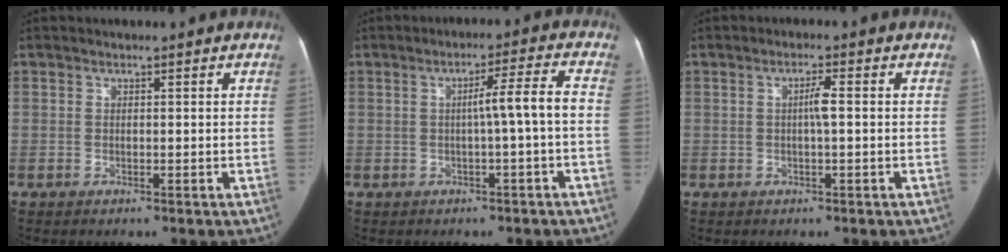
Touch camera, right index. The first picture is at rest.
{"total": 5.2, "force": [-0.7, -0.6, 5.1], "torque": [-0.077, 0.015, -0.010]}
{"total": 2.4, "force": [0.0, 0.2, 2.4], "torque": [-0.044, 0.006, 0.001]}